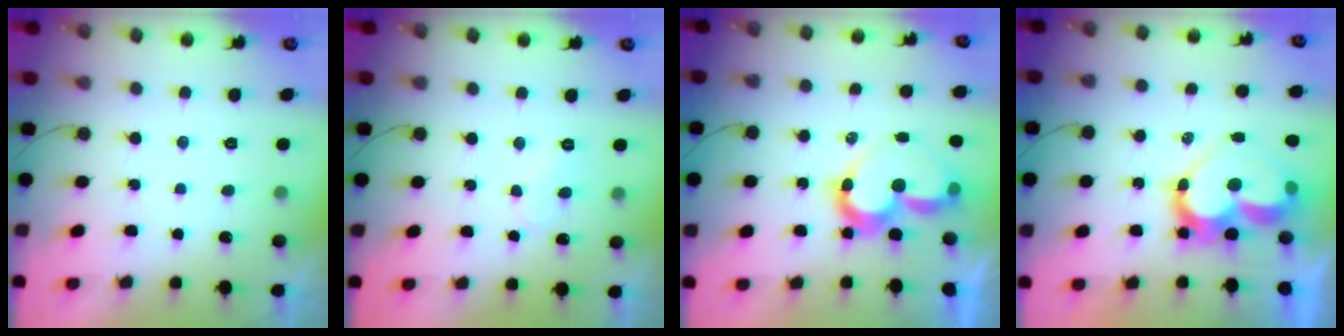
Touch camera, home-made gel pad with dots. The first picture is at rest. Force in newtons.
{"total": 6.9, "press": 6.9, "slide": 0.7}
{"total": 11.4, "press": 11.3, "slide": 1.1}
{"total": 13.0, "press": 12.9, "slide": 1.0}